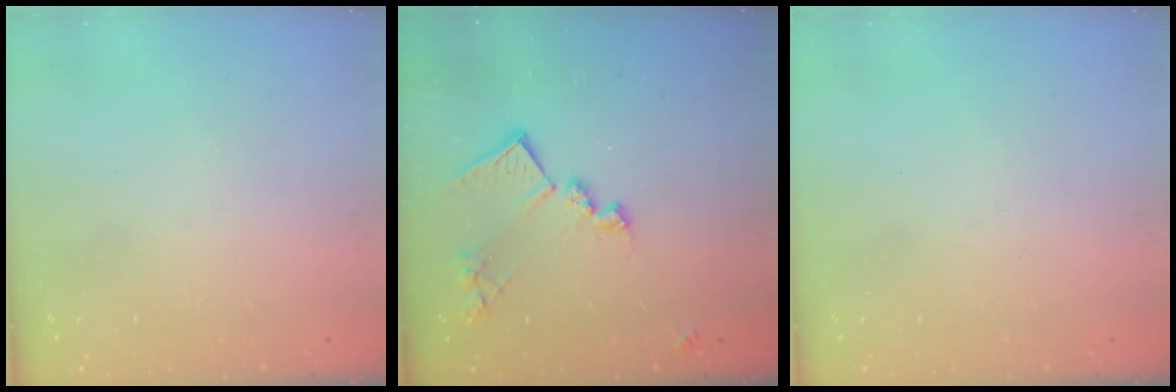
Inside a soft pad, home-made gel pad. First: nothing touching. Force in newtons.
{"total": 14.9, "press": 14.9, "slide": 0.8}
{"total": 0.0}